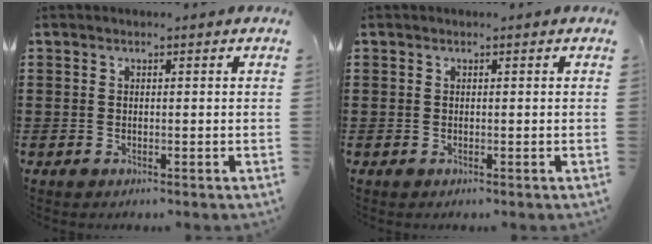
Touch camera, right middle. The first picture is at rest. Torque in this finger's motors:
{"motor_torque": [0.00, 0.00, 0.00, -0.01]}